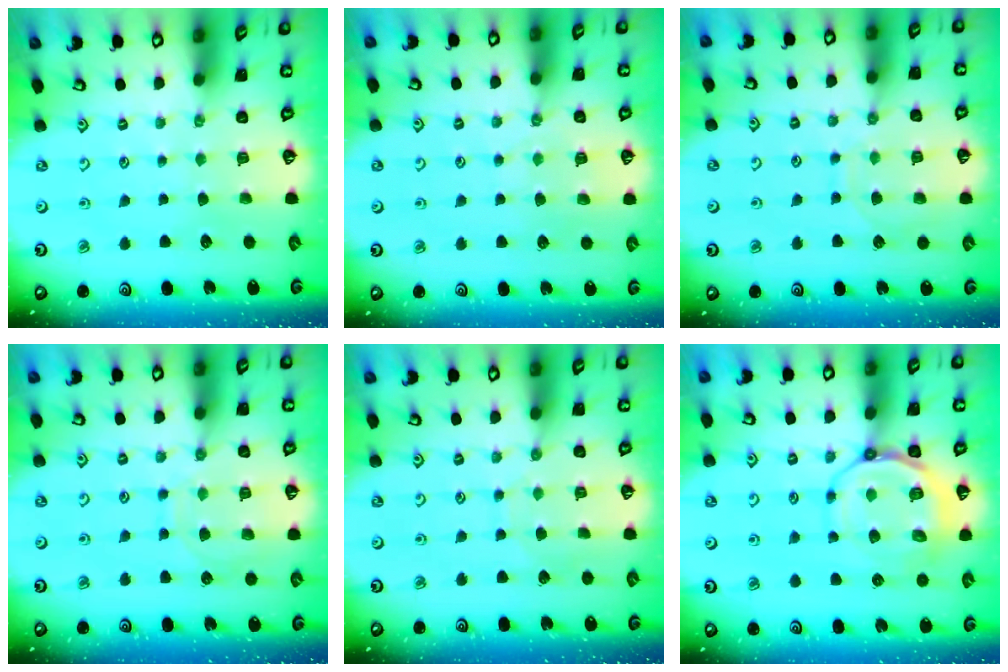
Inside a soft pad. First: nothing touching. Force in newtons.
{"total": 5.7, "press": 5.7, "slide": 0.7}
{"total": 9.3, "press": 9.3, "slide": 0.8}
{"total": 9.8, "press": 9.8, "slide": 0.9}
{"total": 6.0, "press": 6.0, "slide": 0.6}
{"total": 13.0, "press": 12.8, "slide": 2.0}